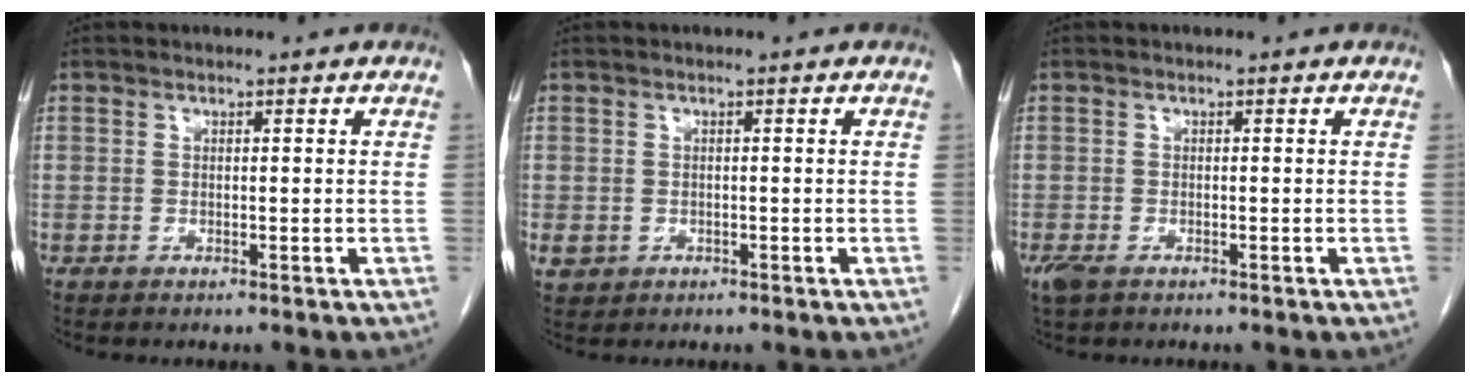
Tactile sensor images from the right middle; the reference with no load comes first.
{"total": 2.2, "force": [-0.6, 1.9, 0.9], "torque": [-0.020, -0.001, 0.000]}
{"total": 2.5, "force": [-1.5, 1.3, 1.6], "torque": [-0.040, -0.007, -0.023]}